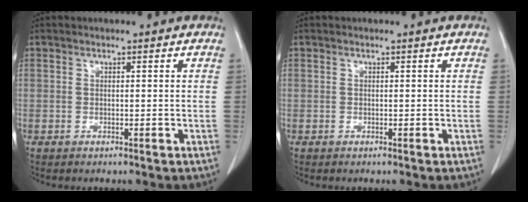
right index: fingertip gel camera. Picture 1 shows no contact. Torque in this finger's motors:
{"motor_torque": [0.00, 0.00, 0.01, -0.01]}